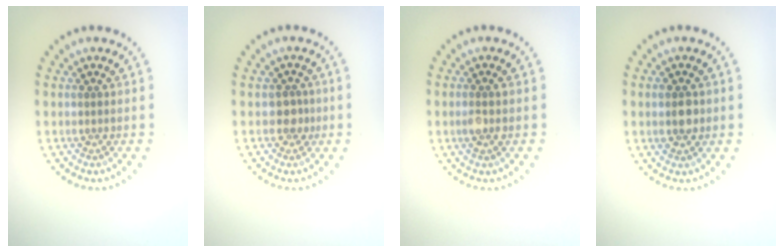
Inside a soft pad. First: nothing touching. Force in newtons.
{"total": 1.7, "press": 1.4, "slide": 1.0}
{"total": 1.3, "press": 1.2, "slide": 0.6}
{"total": 1.9, "press": 1.9, "slide": 0.3}